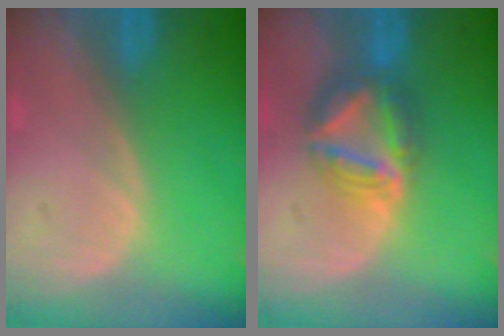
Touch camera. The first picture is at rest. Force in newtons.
{"total": 7.7, "press": 6.8, "slide": 3.8}